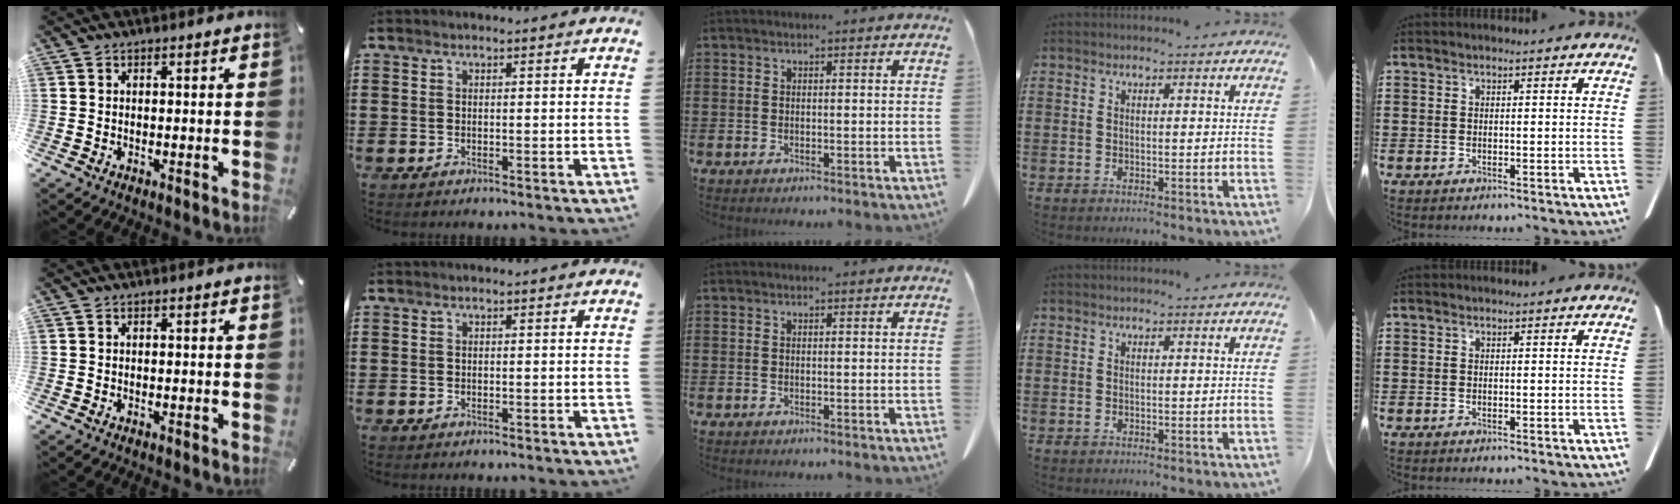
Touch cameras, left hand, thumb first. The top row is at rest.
{}